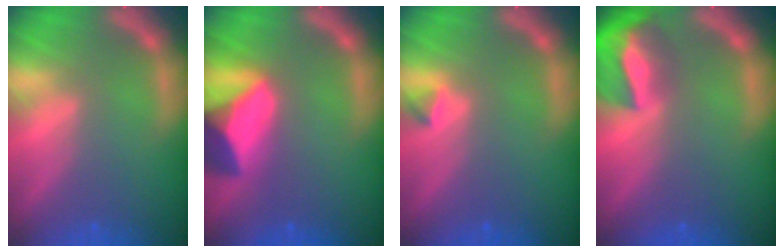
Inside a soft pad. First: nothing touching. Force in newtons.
{"total": 9.4}
{"total": 0.9}
{"total": 9.0}